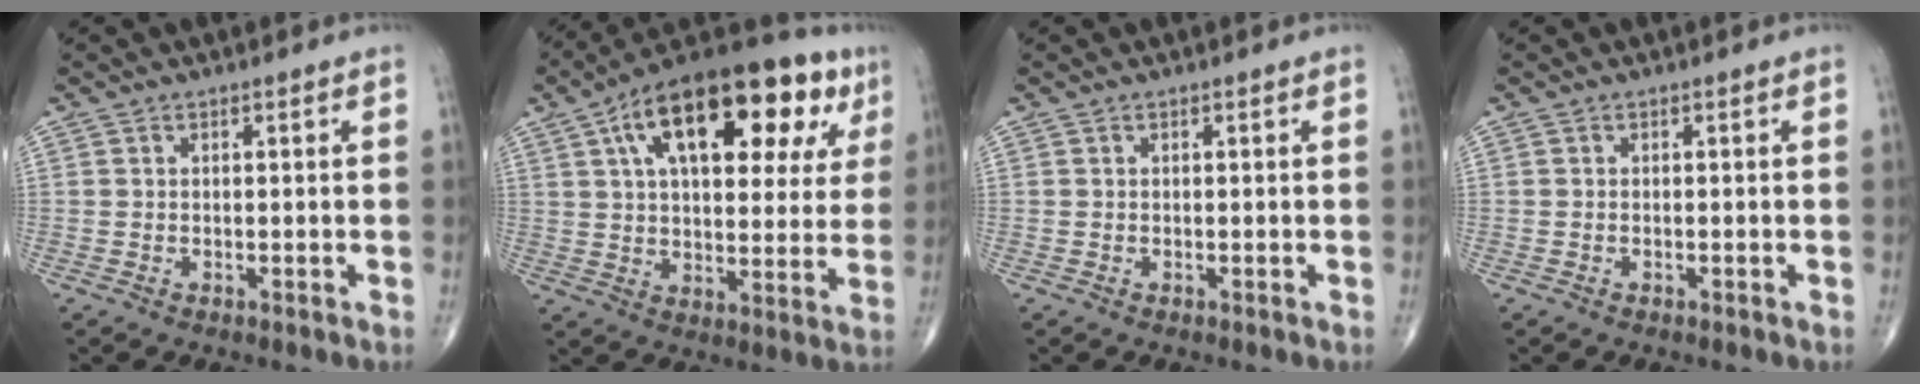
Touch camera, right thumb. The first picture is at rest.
{"total": 26.0, "force": [11.2, 12.3, 20.0], "torque": [-0.281, 0.017, 0.168]}
{"total": 0.0}
{"total": 0.0}